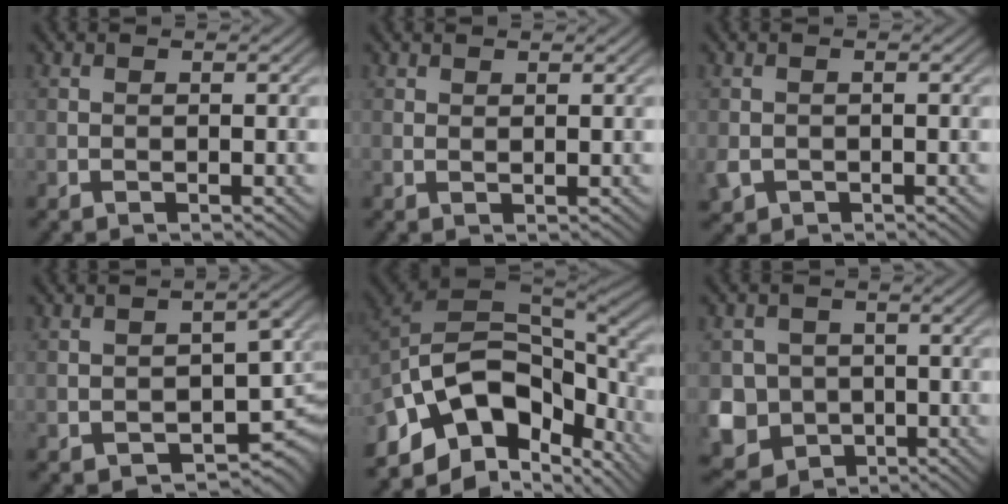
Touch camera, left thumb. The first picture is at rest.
{"total": 0.5, "force": [0.5, 0.1, 0.2], "torque": [-0.005, -0.002, 0.010]}
{"total": 2.2, "force": [-1.0, 1.7, 1.0], "torque": [-0.027, -0.013, -0.021]}
{"total": 6.6, "force": [-1.7, 4.2, 4.8], "torque": [-0.061, -0.018, -0.025]}
{"total": 15.0, "force": [-5.6, 8.1, 11.3], "torque": [-0.264, -0.013, -0.096]}
{"total": 8.4, "force": [-2.4, 7.8, 2.3], "torque": [-0.072, -0.026, -0.066]}